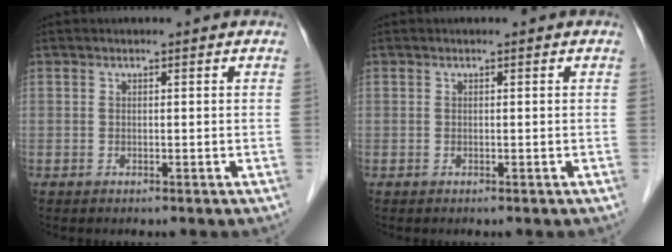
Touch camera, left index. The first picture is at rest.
{"total": 0.0}